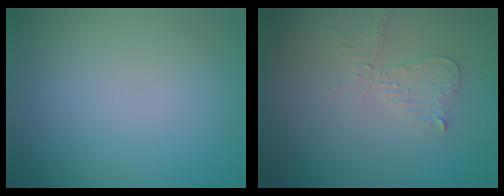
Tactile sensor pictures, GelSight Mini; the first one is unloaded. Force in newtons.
{"total": 2.2, "press": 2.2, "slide": 0.1}